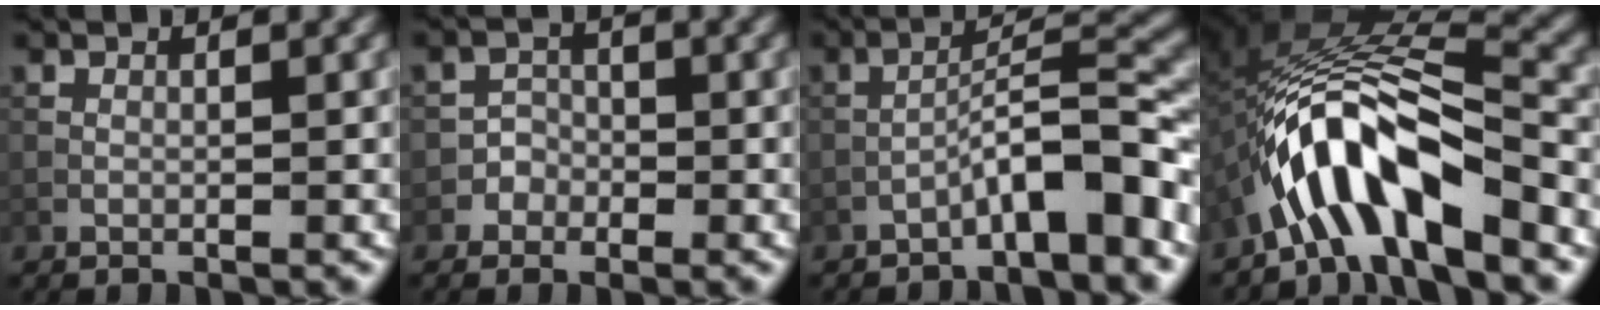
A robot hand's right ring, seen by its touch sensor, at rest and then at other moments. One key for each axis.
{"total": 1.4, "fx": -0.6, "fy": 1.2, "fz": -0.3, "tx": 0.019, "ty": 0.012, "tz": -0.011}
{"total": 6.0, "fx": -3.8, "fy": 0.8, "fz": 4.6, "tx": -0.075, "ty": 0.025, "tz": -0.060}
{"total": 9.3, "fx": -5.2, "fy": 2.7, "fz": 7.3, "tx": -0.123, "ty": 0.016, "tz": -0.092}